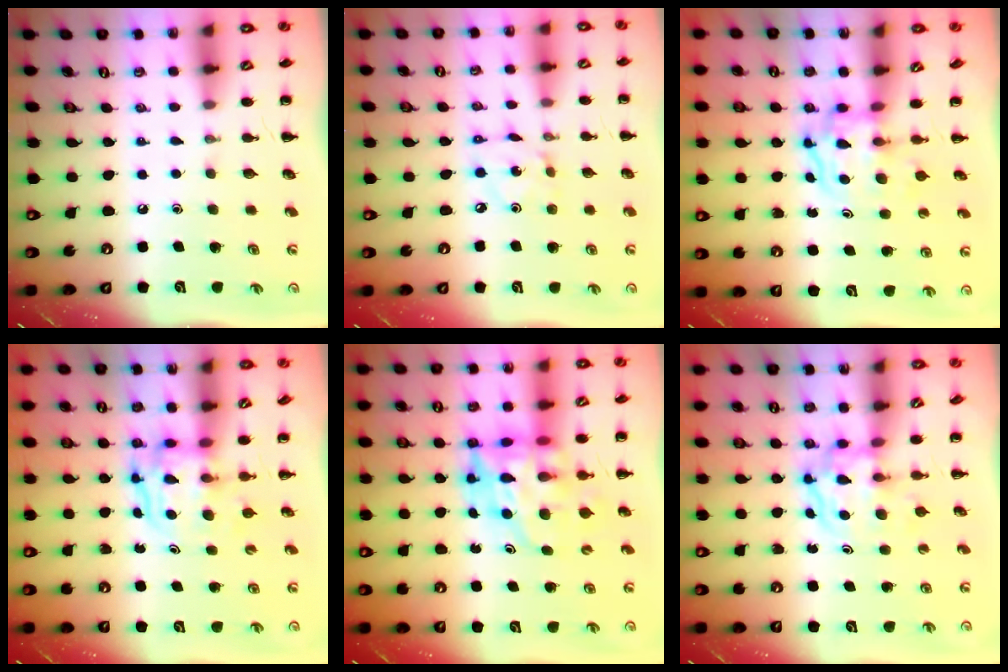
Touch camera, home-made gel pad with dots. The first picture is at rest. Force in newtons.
{"total": 2.6, "press": 2.6, "slide": 0.5}
{"total": 3.5, "press": 3.5, "slide": 0.4}
{"total": 3.7, "press": 3.6, "slide": 0.4}
{"total": 12.1, "press": 11.5, "slide": 3.6}
{"total": 3.7, "press": 3.7, "slide": 0.5}